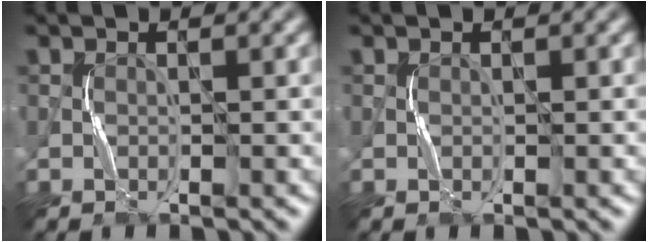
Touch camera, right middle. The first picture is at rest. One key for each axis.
{"total": 0.0}